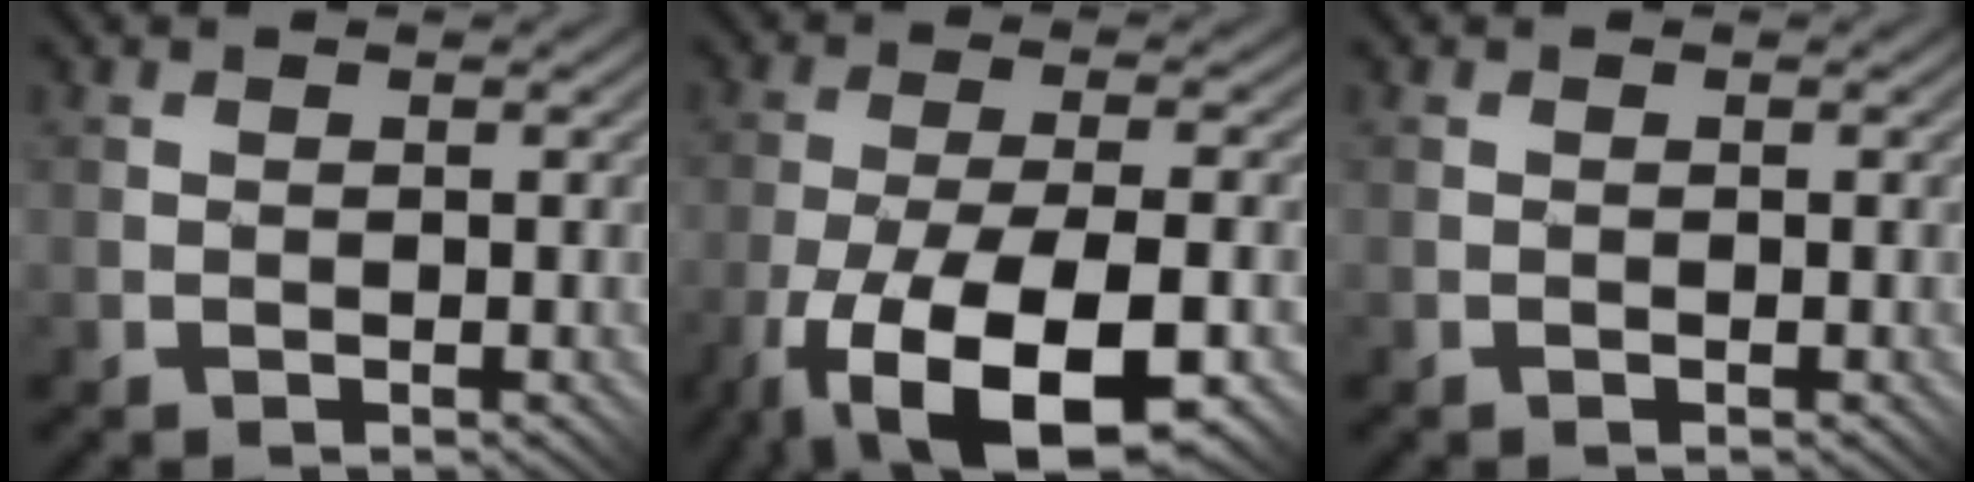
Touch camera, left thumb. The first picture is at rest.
{"total": 14.3, "force": [-7.6, 5.0, 11.0], "torque": [-0.204, -0.018, -0.121]}
{"total": 0.0}